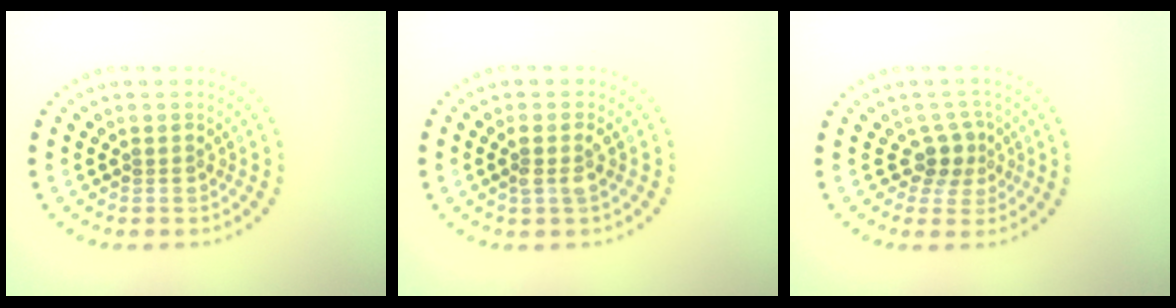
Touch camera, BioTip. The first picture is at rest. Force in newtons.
{"total": 1.5, "press": 1.4, "slide": 0.7}
{"total": 2.4, "press": 1.7, "slide": 1.7}